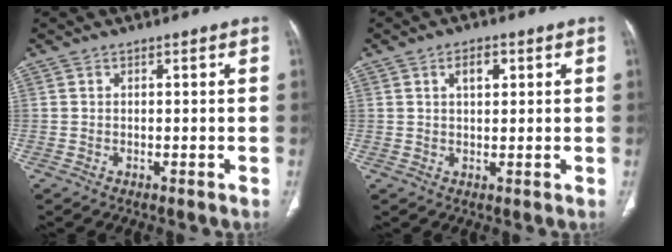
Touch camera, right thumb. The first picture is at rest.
{"total": 3.5, "force": [1.4, 1.8, 2.6], "torque": [-0.037, -0.002, 0.024]}